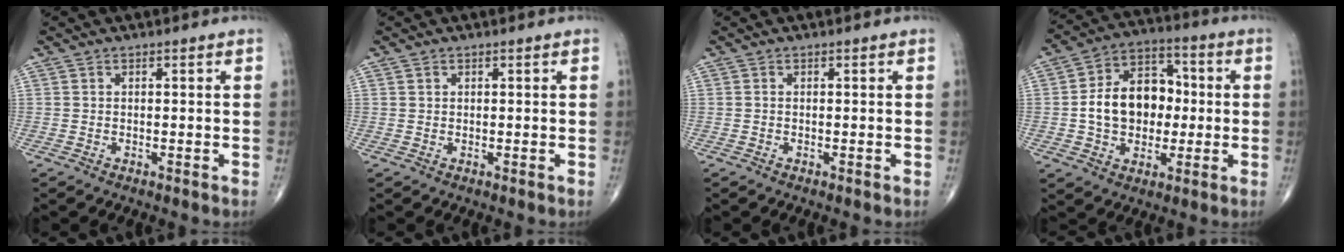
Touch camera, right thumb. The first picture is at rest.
{"total": 0.6, "force": [0.3, 0.5, 0.1], "torque": [0.003, -0.001, 0.005]}
{"total": 0.0}
{"total": 14.3, "force": [-0.3, 10.6, 9.6], "torque": [-0.123, 0.031, -0.008]}